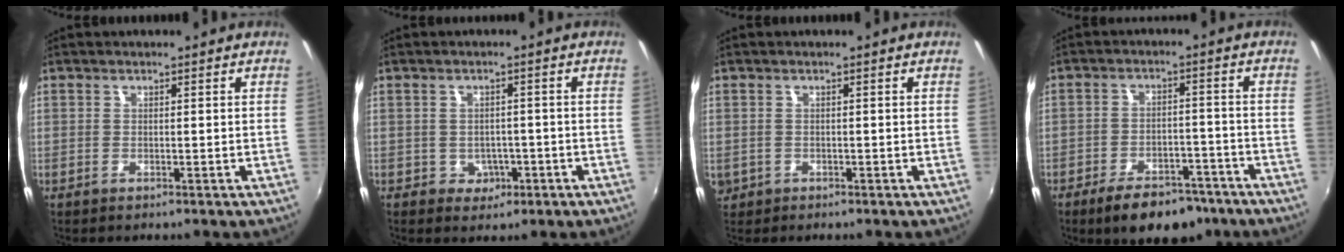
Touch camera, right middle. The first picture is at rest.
{"total": 3.7, "force": [-1.2, 3.3, 1.0], "torque": [-0.026, 0.005, -0.008]}
{"total": 2.6, "force": [-0.3, 2.4, 1.0], "torque": [-0.022, -0.003, -0.001]}
{"total": 11.6, "force": [-8.5, 5.3, 5.9], "torque": [-0.119, 0.004, -0.118]}